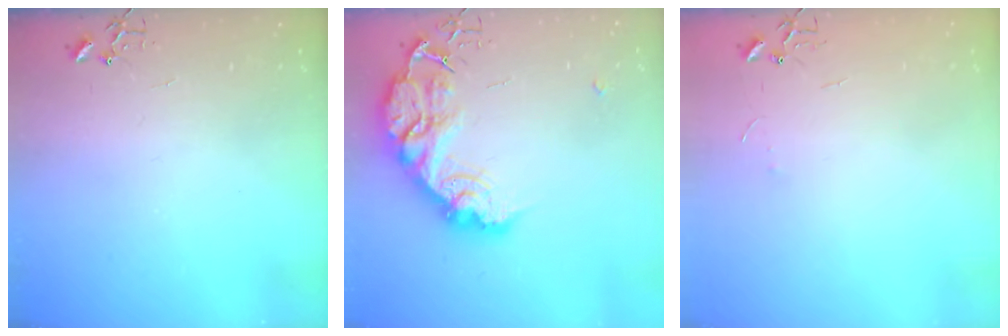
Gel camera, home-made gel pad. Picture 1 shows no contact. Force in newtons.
{"total": 25.5, "press": 25.4, "slide": 2.1}
{"total": 3.2, "press": 3.2, "slide": 0.4}